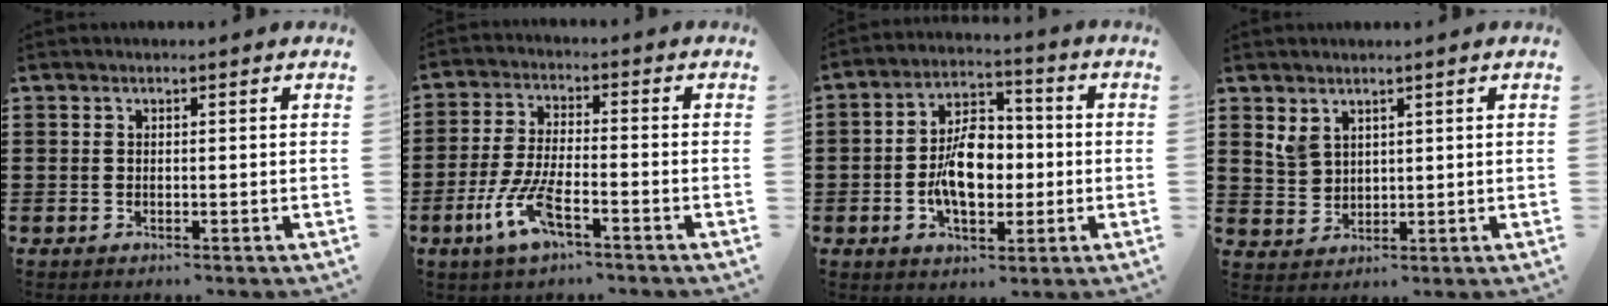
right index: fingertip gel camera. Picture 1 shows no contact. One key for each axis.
{"total": 8.1, "fx": -3.9, "fy": 2.2, "fz": 6.7, "tx": -0.154, "ty": -0.012, "tz": -0.076}
{"total": 9.2, "fx": -1.2, "fy": 5.4, "fz": 7.3, "tx": -0.136, "ty": 0.002, "tz": -0.026}
{"total": 3.3, "fx": 2.1, "fy": 2.2, "fz": 1.2, "tx": -0.031, "ty": 0.009, "tz": 0.041}